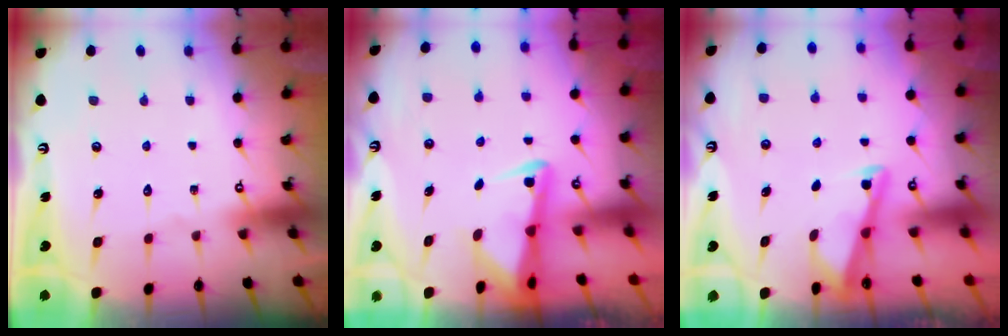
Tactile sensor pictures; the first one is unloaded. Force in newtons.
{"total": 2.7, "press": 2.6, "slide": 0.6}
{"total": 3.0, "press": 3.0, "slide": 0.3}